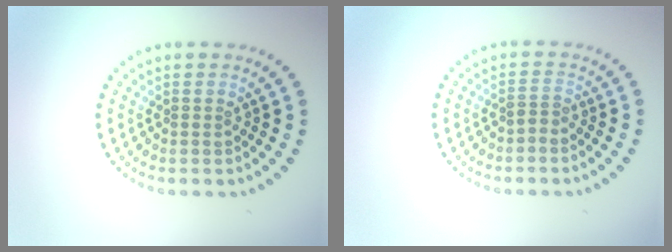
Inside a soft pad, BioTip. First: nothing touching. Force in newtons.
{"total": 1.0, "press": 0.4, "slide": 0.9}